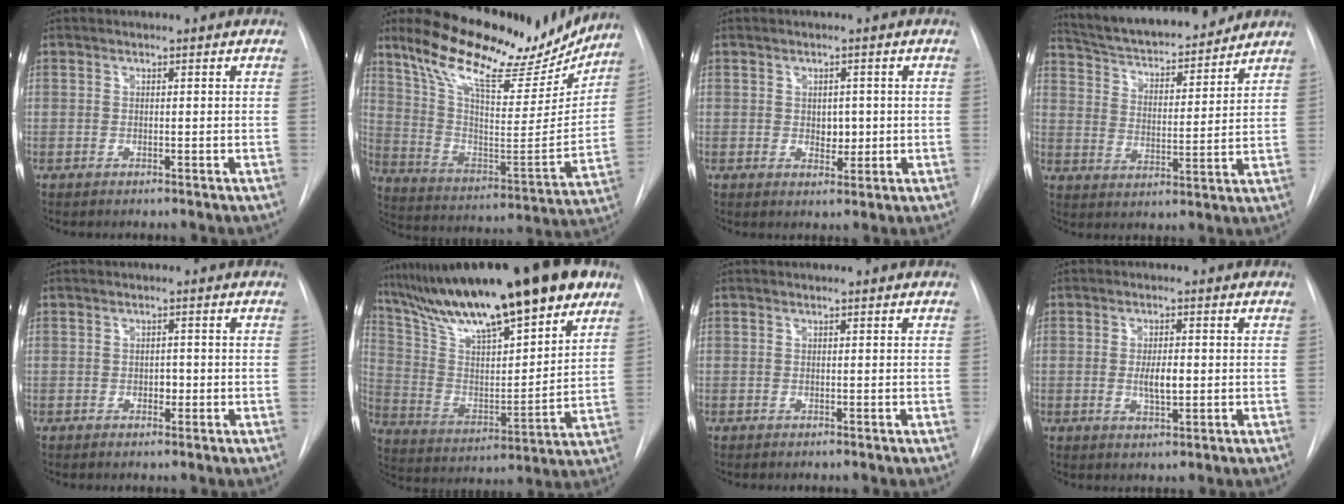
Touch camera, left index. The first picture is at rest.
{"total": 23.4, "force": [18.1, 7.1, 12.9], "torque": [-0.217, -0.003, 0.285]}
{"total": 2.5, "force": [0.1, 1.7, 1.8], "torque": [-0.023, -0.004, 0.007]}
{"total": 18.2, "force": [16.5, 3.4, 6.9], "torque": [-0.113, 0.007, 0.254]}
{"total": 1.4, "force": [-0.4, 0.9, 0.9], "torque": [-0.014, 0.001, -0.004]}
{"total": 25.1, "force": [18.5, 4.0, 16.4], "torque": [-0.278, 0.015, 0.311]}
{"total": 0.0}
{"total": 3.7, "force": [-0.2, 1.2, 3.5], "torque": [-0.063, -0.004, 0.000]}